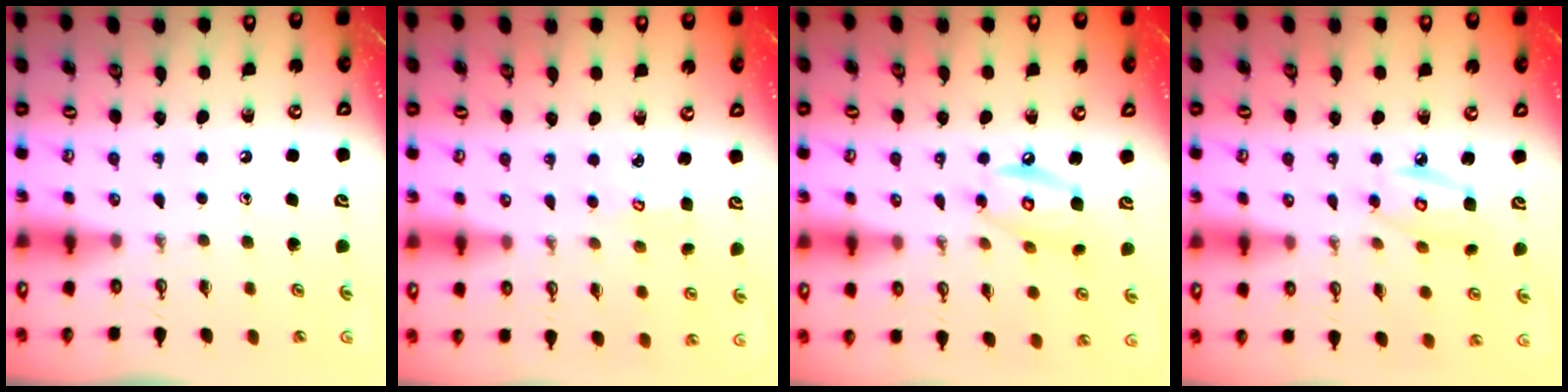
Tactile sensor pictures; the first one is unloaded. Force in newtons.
{"total": 2.5, "press": 2.5, "slide": 0.3}
{"total": 10.2, "press": 10.2, "slide": 0.7}
{"total": 7.5, "press": 7.5, "slide": 0.5}